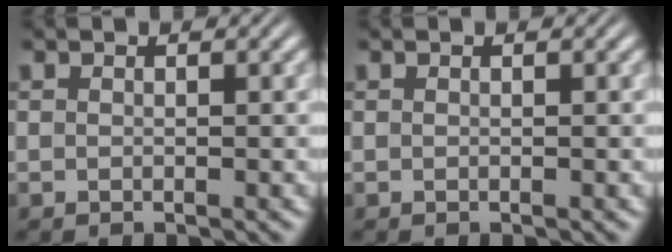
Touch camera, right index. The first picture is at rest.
{"total": 0.0}